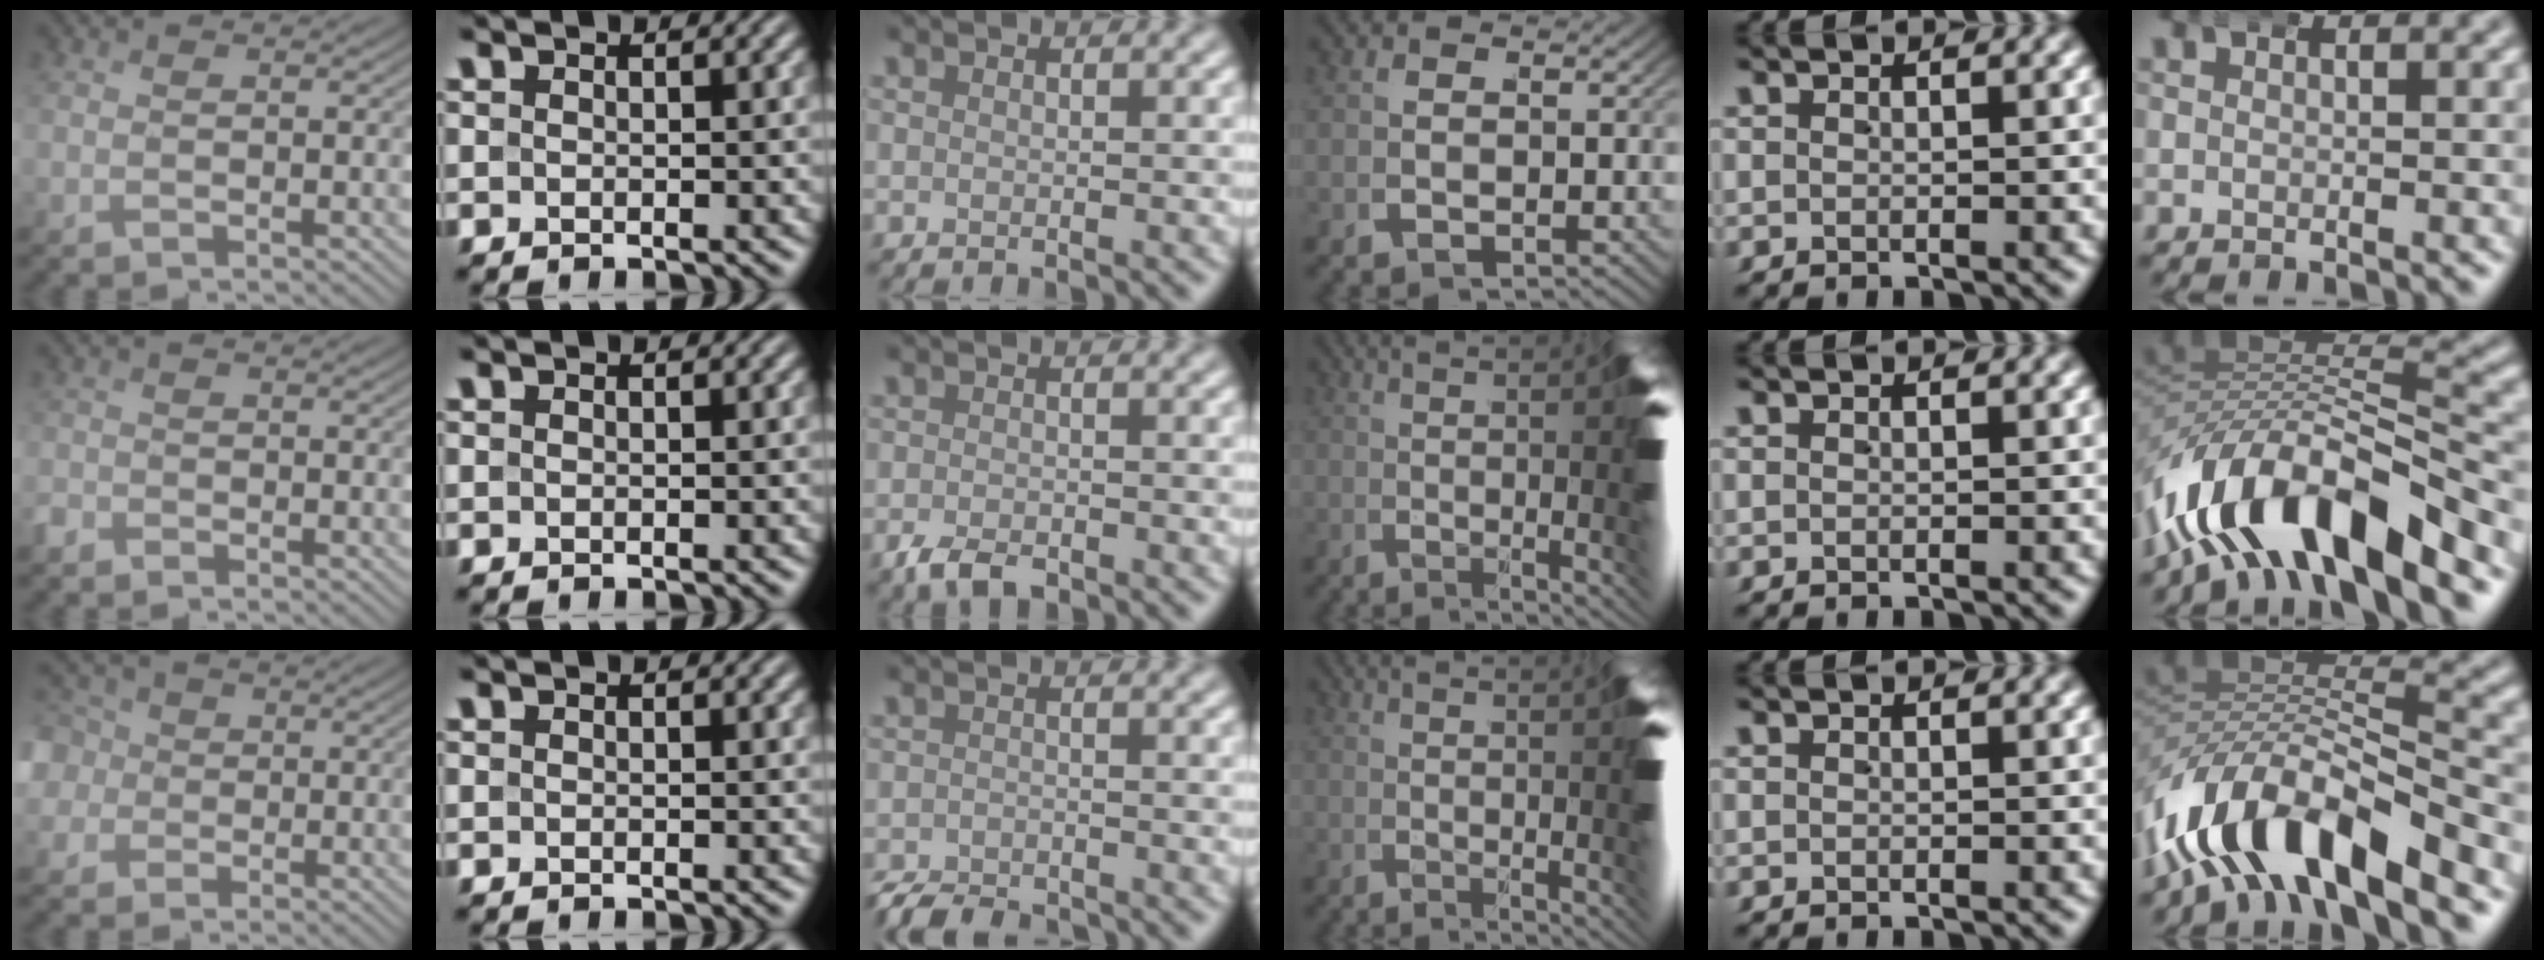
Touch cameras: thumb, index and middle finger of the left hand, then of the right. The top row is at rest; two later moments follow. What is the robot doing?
{"motion": "wrap", "object": "arm wrap"}